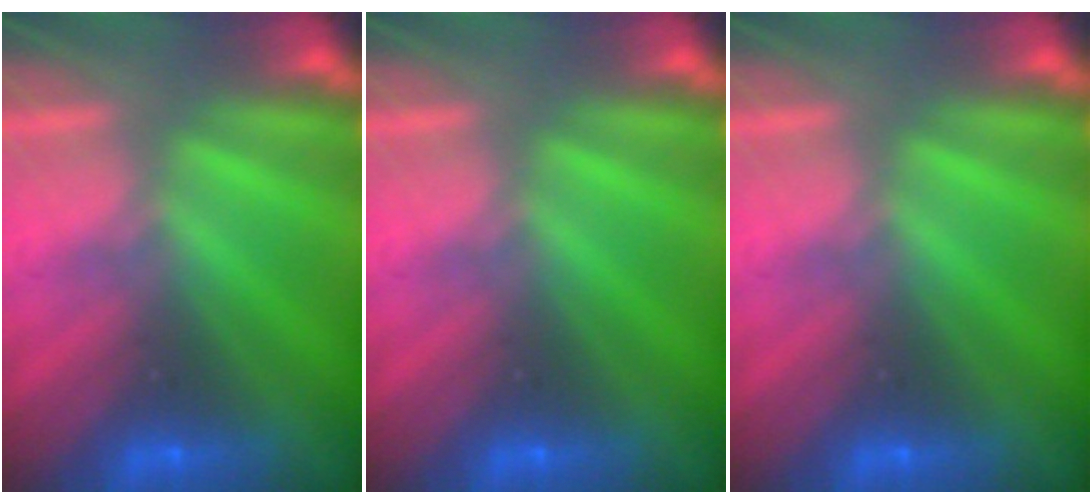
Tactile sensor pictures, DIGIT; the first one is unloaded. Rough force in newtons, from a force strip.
{"total": 0.0}
{"total": 0.0}